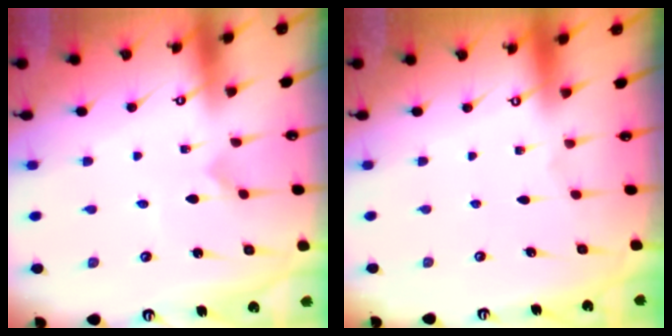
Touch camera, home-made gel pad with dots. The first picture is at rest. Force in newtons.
{"total": 0.0}